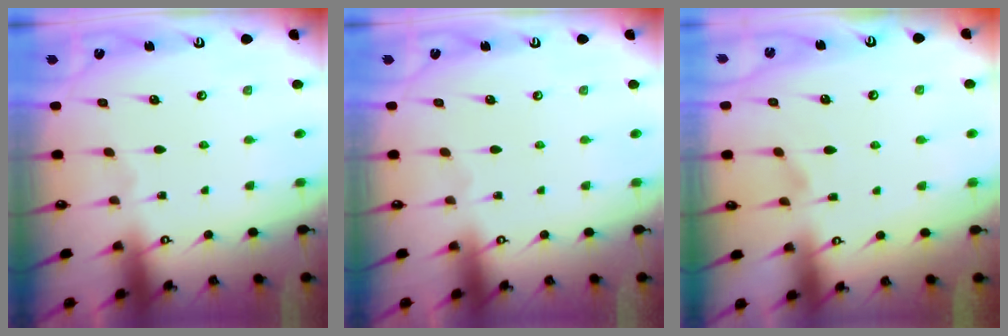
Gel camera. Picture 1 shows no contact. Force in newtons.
{"total": 0.0}
{"total": 1.3, "press": 0.9, "slide": 0.8}